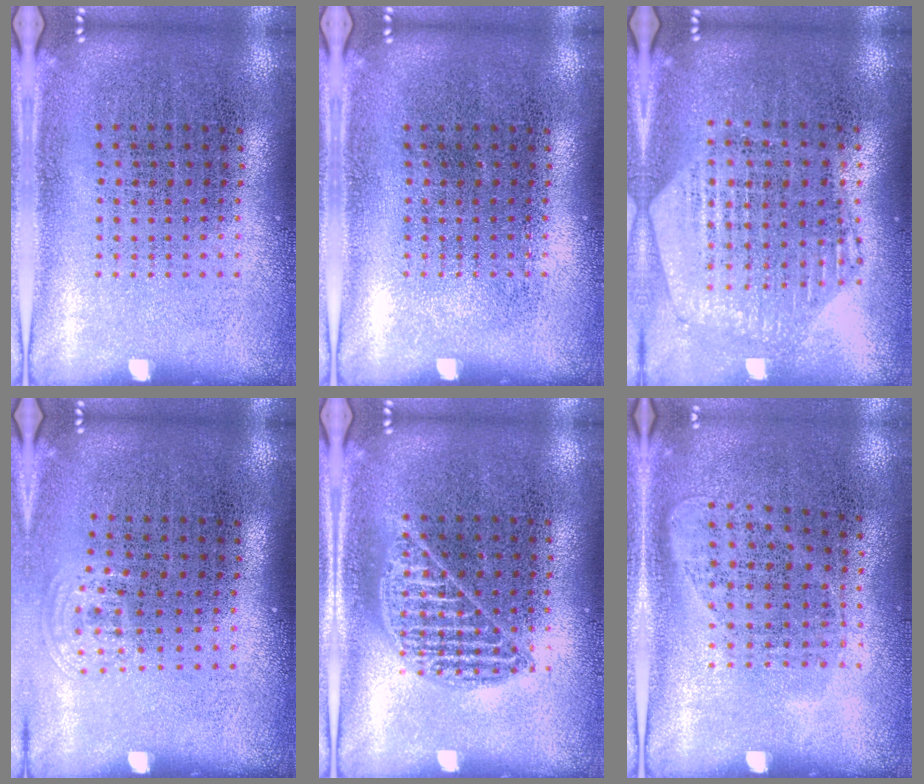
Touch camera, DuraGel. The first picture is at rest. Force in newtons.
{"total": 0.0}
{"total": 1.2, "press": 1.2, "slide": 0.2}
{"total": 0.8, "press": 0.5, "slide": 0.6}
{"total": 0.9, "press": 0.9, "slide": 0.1}
{"total": 1.0, "press": 0.9, "slide": 0.4}